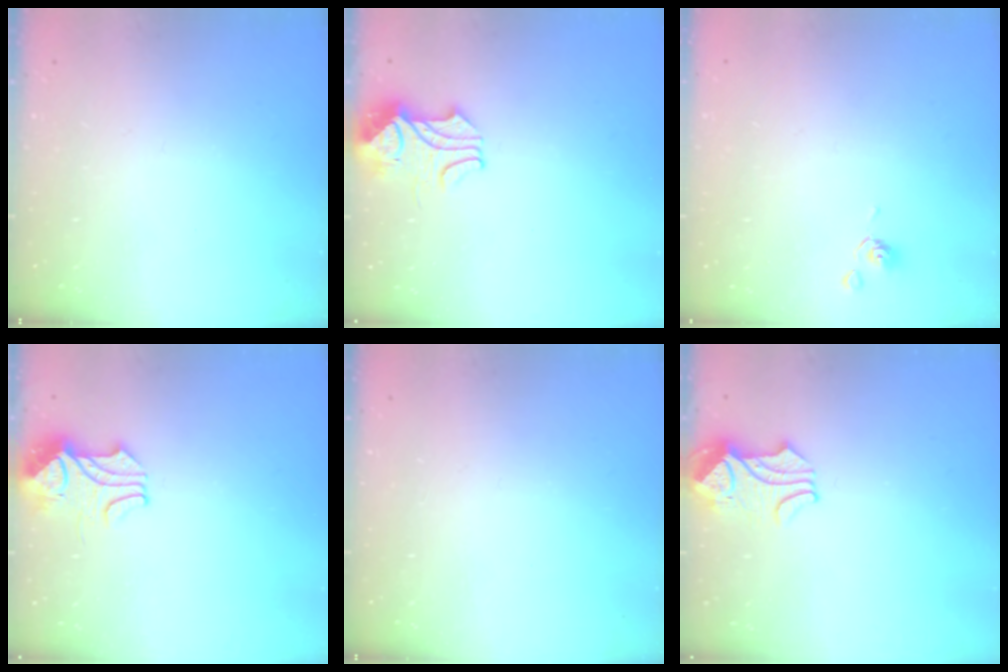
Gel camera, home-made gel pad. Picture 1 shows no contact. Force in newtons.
{"total": 2.4, "press": 2.2, "slide": 0.8}
{"total": 2.0, "press": 2.0, "slide": 0.4}
{"total": 2.1, "press": 1.9, "slide": 0.9}
{"total": 0.0}
{"total": 2.9, "press": 2.9, "slide": 0.6}